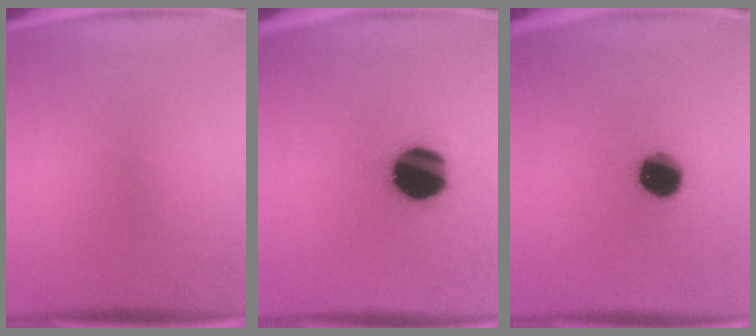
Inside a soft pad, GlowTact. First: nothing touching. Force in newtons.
{"total": 19.5}
{"total": 11.6}